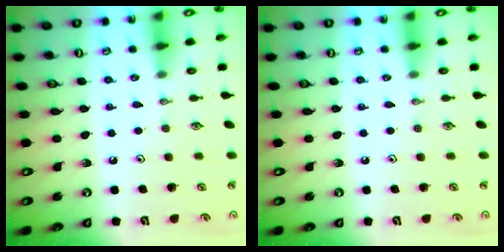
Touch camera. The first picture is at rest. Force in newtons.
{"total": 0.0}